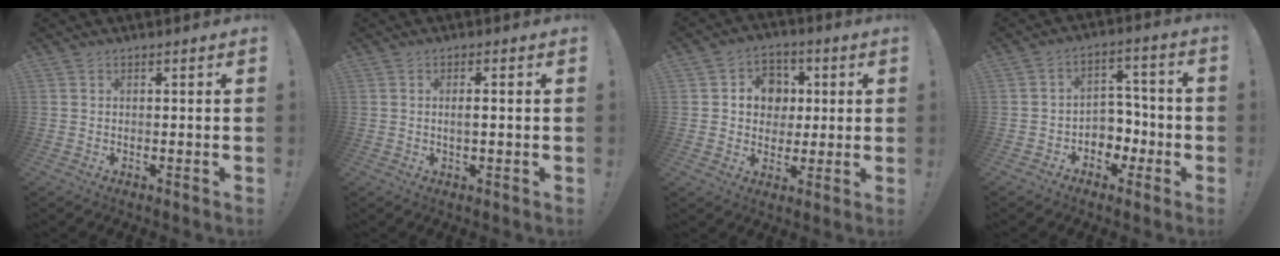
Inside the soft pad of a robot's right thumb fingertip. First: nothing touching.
{"total": 2.4, "force": [-0.1, 0.4, 2.3], "torque": [-0.039, -0.001, -0.005]}
{"total": 10.2, "force": [1.7, 9.3, 3.8], "torque": [-0.045, -0.002, 0.039]}
{"total": 7.5, "force": [-2.0, 6.9, 2.1], "torque": [-0.022, 0.016, -0.027]}